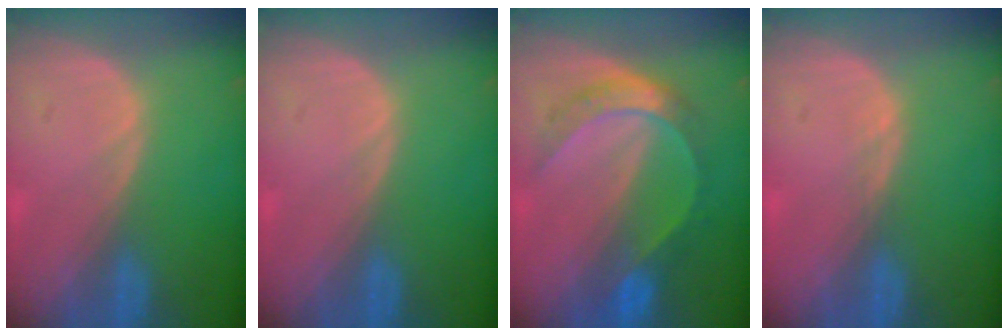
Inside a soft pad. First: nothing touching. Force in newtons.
{"total": 0.0}
{"total": 6.7, "press": 6.6, "slide": 0.4}
{"total": 0.8, "press": 0.6, "slide": 0.5}